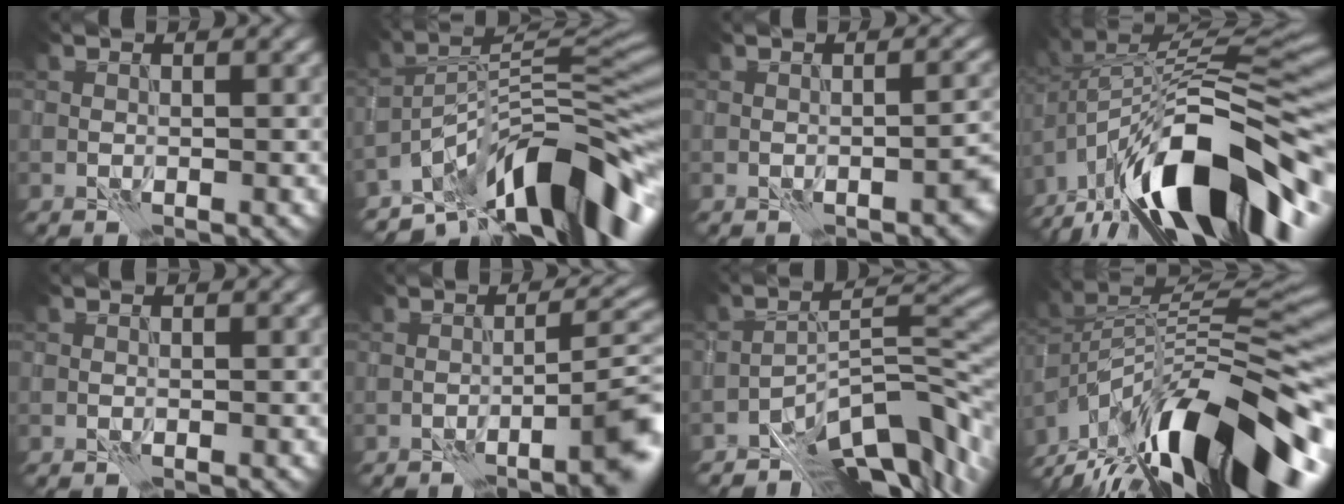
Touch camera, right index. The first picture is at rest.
{"total": 12.6, "force": [-8.5, 3.7, 8.5], "torque": [-0.117, 0.025, -0.149]}
{"total": 1.9, "force": [-1.0, 0.6, 1.5], "torque": [-0.019, 0.001, -0.012]}
{"total": 16.1, "force": [-8.1, 6.8, 12.2], "torque": [-0.202, 0.014, -0.143]}
{"total": 0.0}
{"total": 5.7, "force": [-2.2, 0.8, 5.2], "torque": [-0.060, 0.011, -0.037]}
{"total": 10.2, "force": [-7.0, 3.5, 6.5], "torque": [-0.075, 0.006, -0.129]}
{"total": 15.4, "force": [-9.1, 5.0, 11.4], "torque": [-0.217, 0.025, -0.160]}